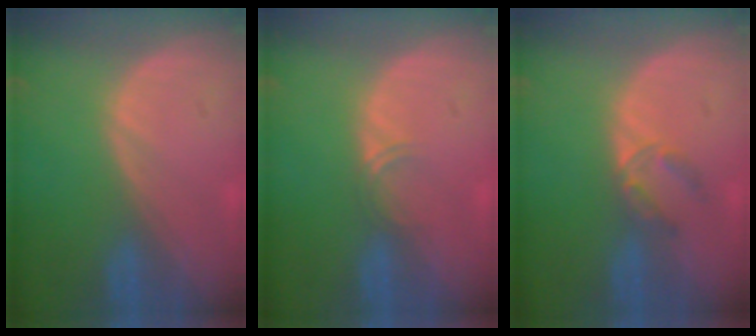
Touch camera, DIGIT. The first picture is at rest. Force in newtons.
{"total": 1.4, "press": 1.1, "slide": 0.9}
{"total": 2.9, "press": 2.7, "slide": 1.0}